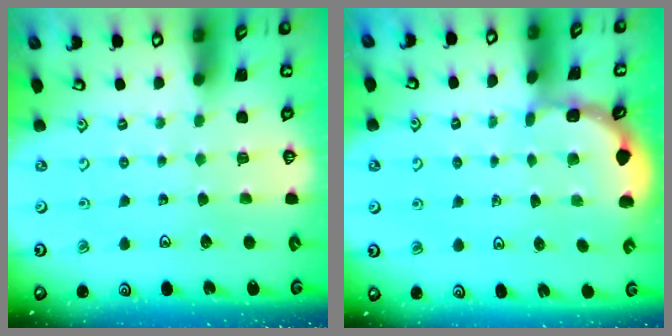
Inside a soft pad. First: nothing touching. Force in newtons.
{"total": 1.5, "press": 1.5, "slide": 0.2}